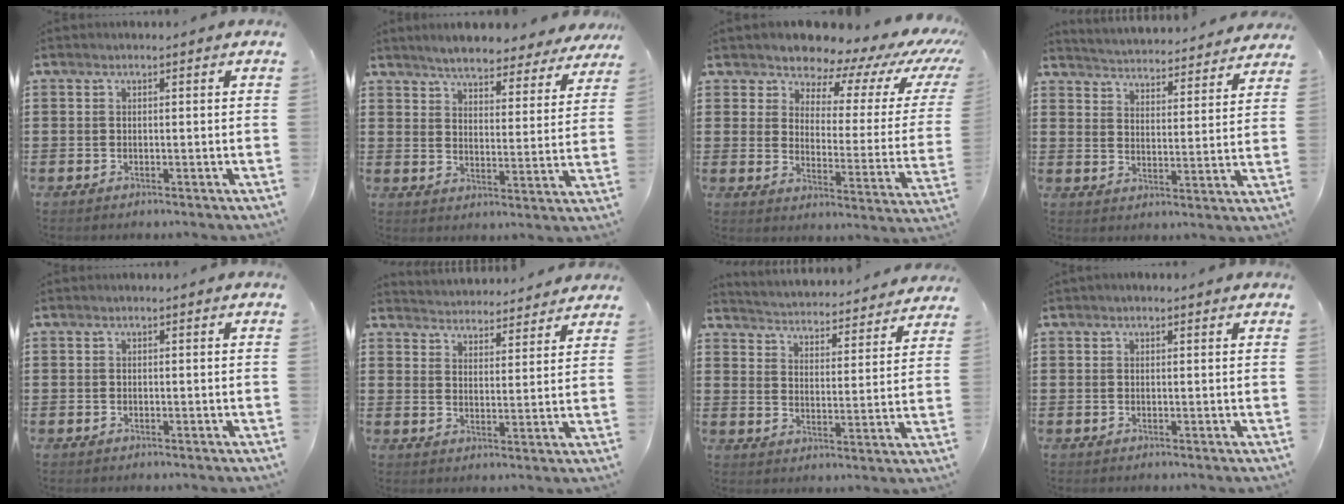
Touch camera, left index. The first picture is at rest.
{"total": 5.3, "force": [5.2, 0.2, 1.0], "torque": [-0.044, -0.028, 0.091]}
{"total": 8.2, "force": [7.3, 2.5, 2.7], "torque": [-0.062, -0.060, 0.120]}
{"total": 3.9, "force": [3.9, -0.5, -0.3], "torque": [-0.019, -0.037, 0.062]}
{"total": 0.0}
{"total": 4.0, "force": [3.9, 0.1, -0.6], "torque": [-0.008, -0.025, 0.068]}
{"total": 3.1, "force": [3.1, -0.3, -0.3], "torque": [-0.018, -0.036, 0.043]}
{"total": 0.7, "force": [0.4, 0.3, 0.4], "torque": [-0.008, 0.004, 0.007]}